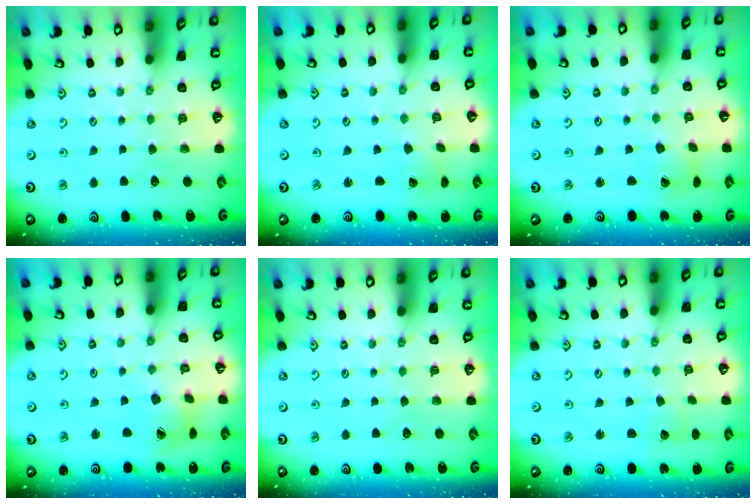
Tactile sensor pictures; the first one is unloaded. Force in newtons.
{"total": 0.7, "press": 0.7, "slide": 0.1}
{"total": 1.8, "press": 1.7, "slide": 0.2}
{"total": 7.9, "press": 7.8, "slide": 0.9}
{"total": 0.0}
{"total": 1.6, "press": 1.6, "slide": 0.2}